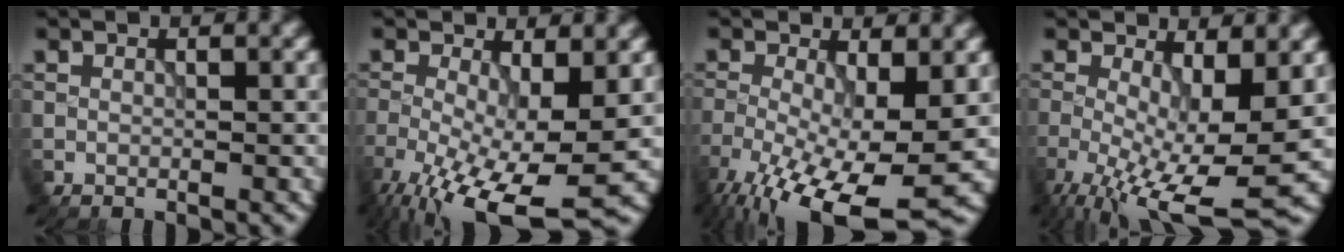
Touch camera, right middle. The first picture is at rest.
{"total": 11.9, "force": [-4.6, 4.2, 10.2], "torque": [-0.201, -0.033, -0.073]}
{"total": 13.3, "force": [-5.5, 4.8, 11.1], "torque": [-0.219, -0.032, -0.085]}
{"total": 9.9, "force": [-2.9, 3.1, 8.9], "torque": [-0.168, -0.021, -0.044]}